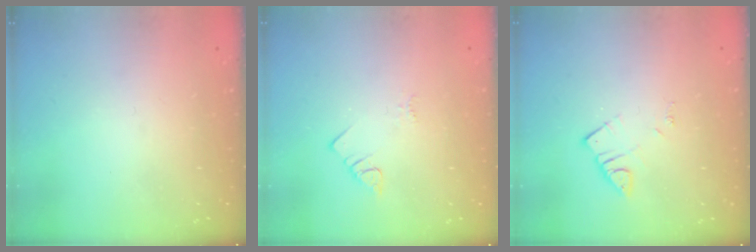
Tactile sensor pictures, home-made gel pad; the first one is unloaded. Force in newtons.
{"total": 2.0, "press": 2.0, "slide": 0.4}
{"total": 3.5, "press": 3.5, "slide": 0.4}